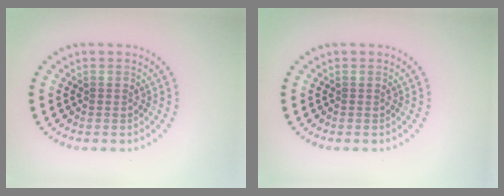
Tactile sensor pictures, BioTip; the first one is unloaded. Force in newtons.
{"total": 0.0}